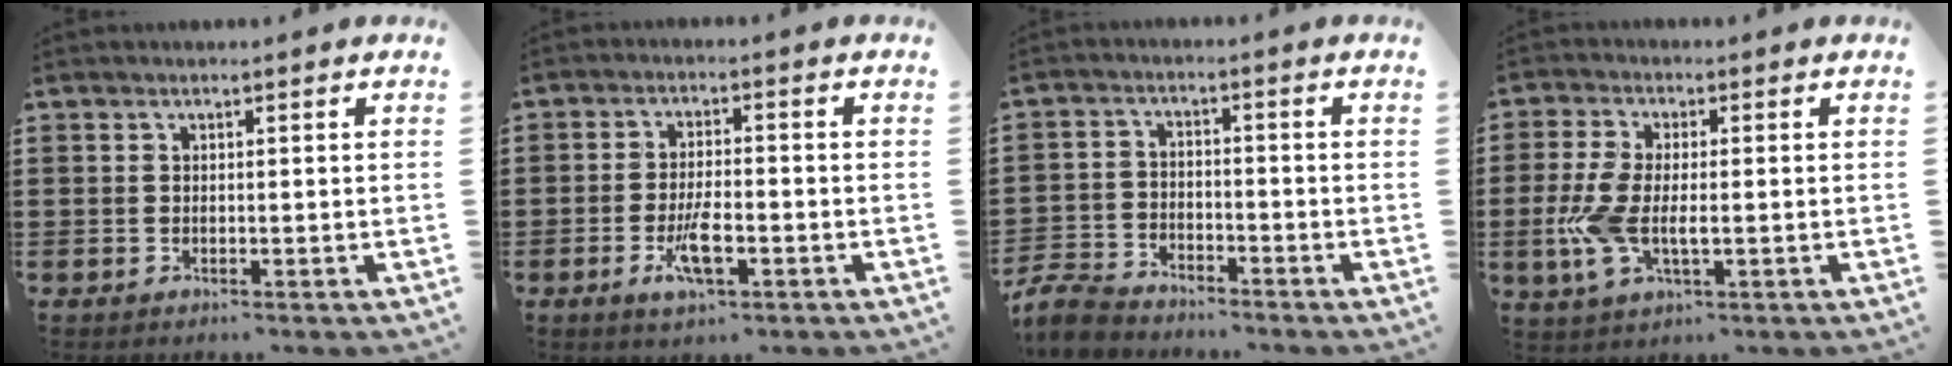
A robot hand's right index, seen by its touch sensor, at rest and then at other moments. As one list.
[{"total": 5.5, "force": [-2.2, 1.7, 4.7], "torque": [-0.096, -0.003, -0.042]}, {"total": 5.2, "force": [-4.9, 1.1, 1.1], "torque": [-0.046, -0.002, -0.103]}, {"total": 7.2, "force": [-1.2, 3.2, 6.4], "torque": [-0.159, -0.011, -0.029]}]